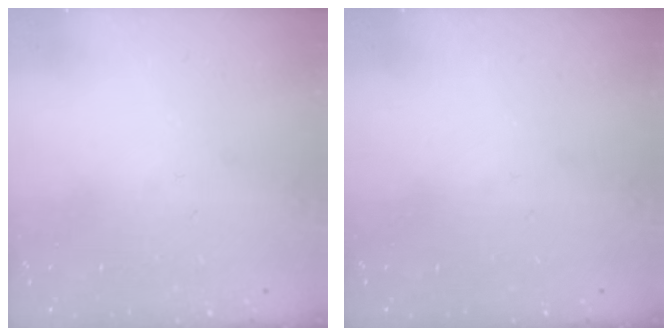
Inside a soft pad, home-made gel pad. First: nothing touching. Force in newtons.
{"total": 0.0}